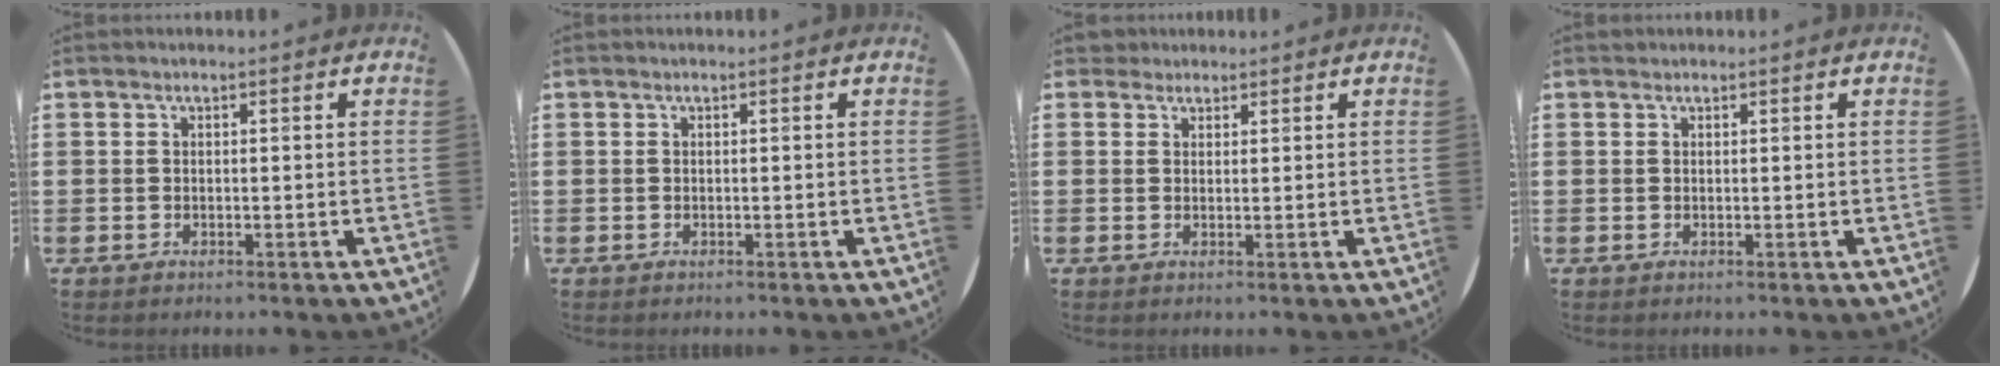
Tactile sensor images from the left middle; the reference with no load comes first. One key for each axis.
{"total": 0.0}
{"total": 1.8, "fx": 1.6, "fy": 0.8, "fz": -0.1, "tx": 0.007, "ty": 0.003, "tz": 0.030}
{"total": 0.0}